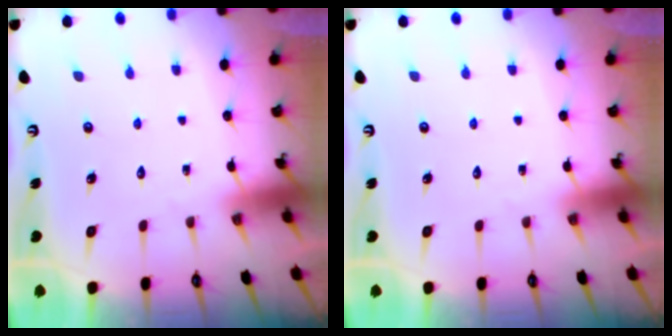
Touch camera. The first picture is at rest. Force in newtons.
{"total": 0.0}